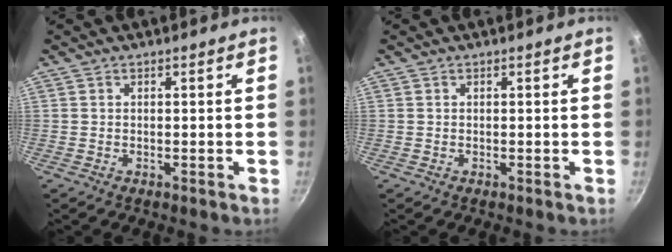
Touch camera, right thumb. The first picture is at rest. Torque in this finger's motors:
{"motor_torque": [0.00, 0.00, -0.09, 0.09, 0.00]}